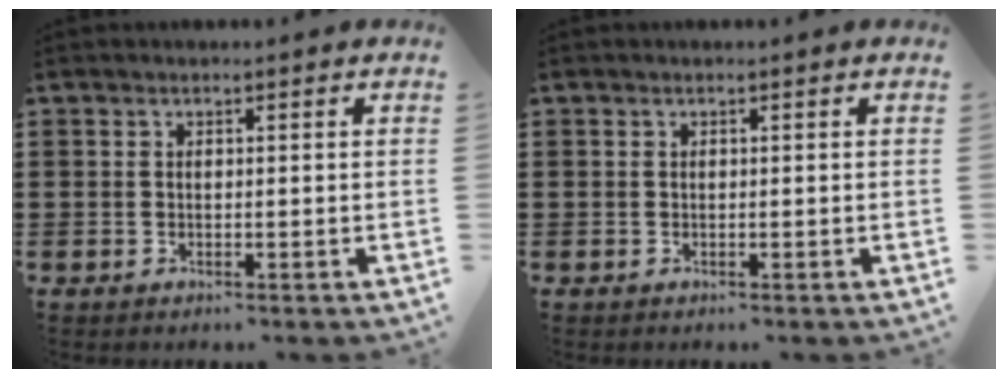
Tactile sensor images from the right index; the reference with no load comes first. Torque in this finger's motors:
{"motor_torque": [0.00, 0.00, 0.00, 0.00]}